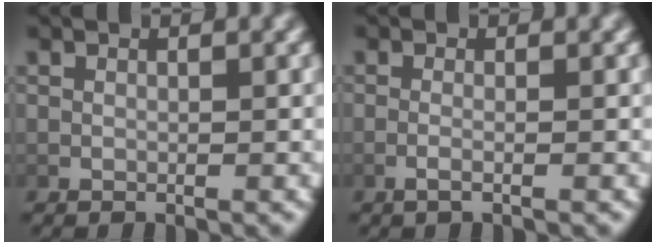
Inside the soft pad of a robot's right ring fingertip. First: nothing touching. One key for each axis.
{"total": 1.3, "fx": -0.9, "fy": 0.0, "fz": 0.9, "tx": -0.031, "ty": -0.010, "tz": -0.013}